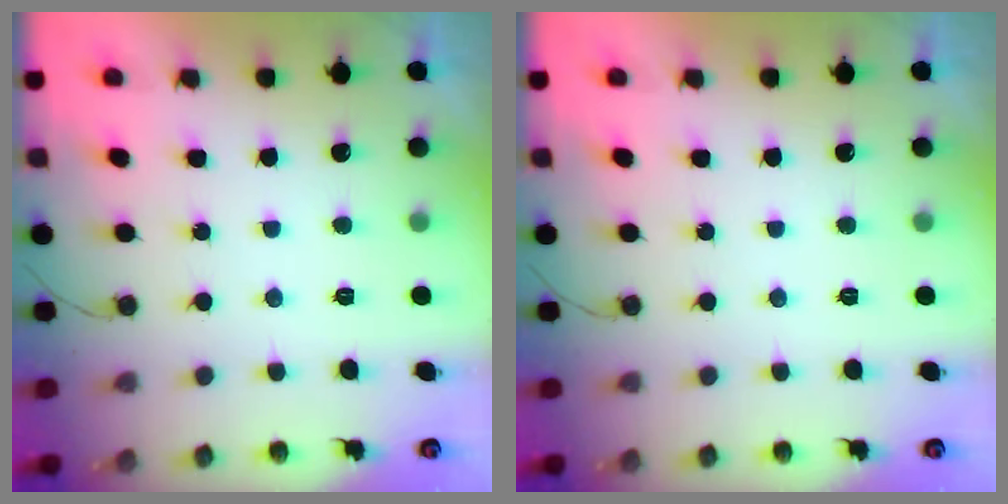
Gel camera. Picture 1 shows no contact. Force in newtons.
{"total": 0.0}